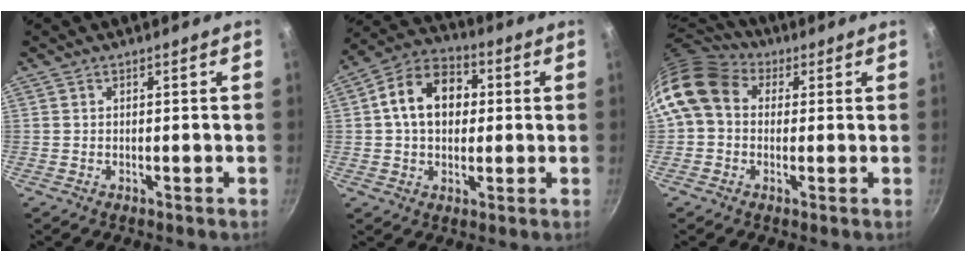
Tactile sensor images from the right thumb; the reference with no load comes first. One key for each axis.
{"total": 12.9, "fx": 1.8, "fy": 9.5, "fz": 8.6, "tx": -0.109, "ty": 0.023, "tz": 0.012}
{"total": 12.1, "fx": 2.5, "fy": 9.7, "fz": 6.9, "tx": -0.119, "ty": 0.022, "tz": 0.026}